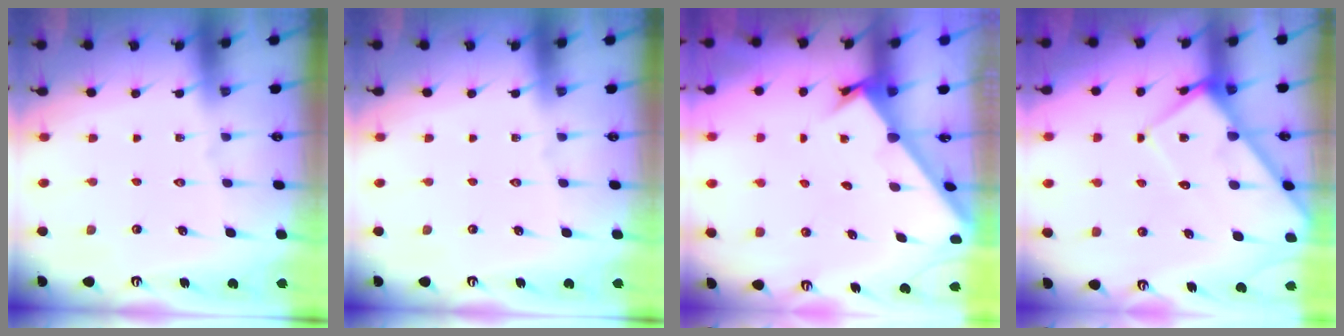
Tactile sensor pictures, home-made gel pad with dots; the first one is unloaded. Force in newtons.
{"total": 0.0}
{"total": 1.9, "press": 1.9, "slide": 0.1}
{"total": 9.6, "press": 9.6, "slide": 0.7}